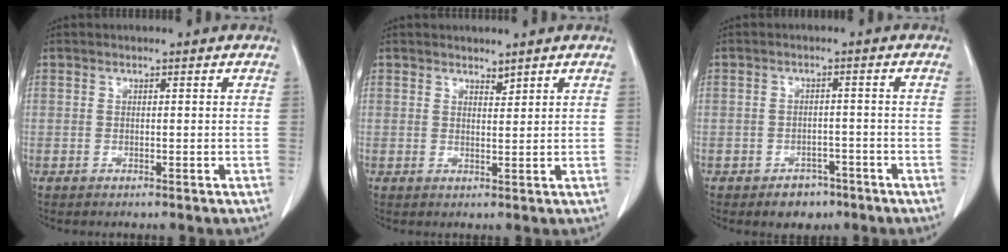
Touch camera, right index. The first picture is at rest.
{"total": 1.2, "force": [1.1, 0.2, 0.3], "torque": [-0.006, -0.006, 0.020]}
{"total": 4.0, "force": [-2.7, 2.6, 1.4], "torque": [-0.016, 0.007, -0.032]}